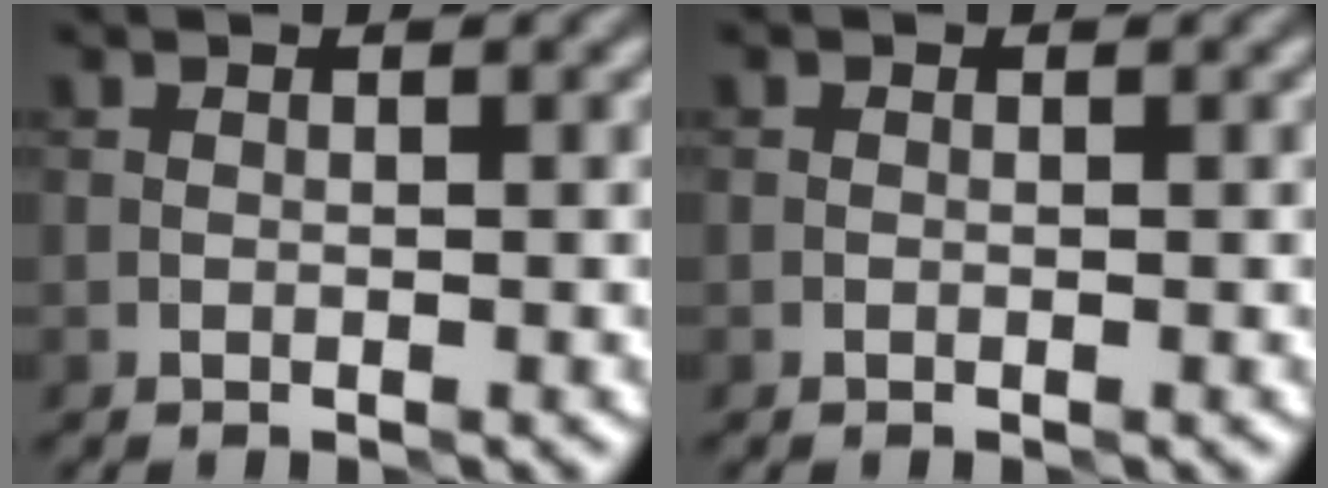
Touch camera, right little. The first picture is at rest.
{"total": 0.0}